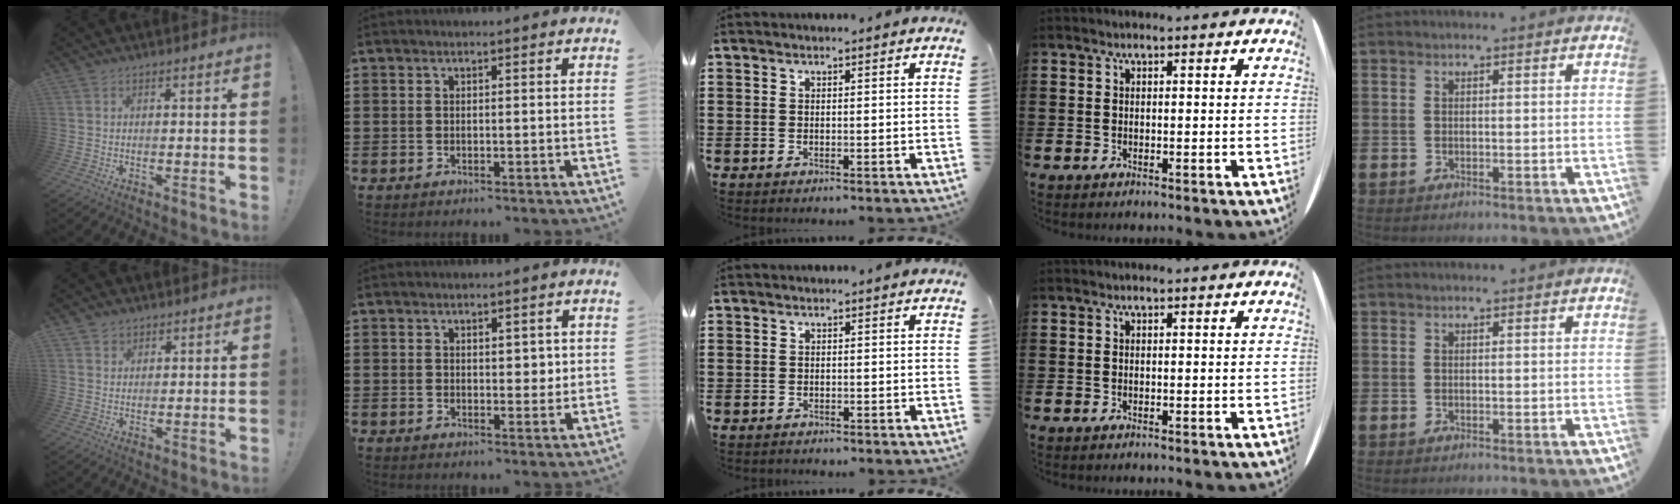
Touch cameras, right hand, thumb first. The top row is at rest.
{"thumb": {"total": 2.6, "force": [1.9, 1.7, 0.2], "torque": [0.002, -0.012, 0.034]}, "index": {"total": 2.4, "force": [0.8, 1.4, 1.8], "torque": [-0.020, 0.001, 0.010]}, "middle": {"total": 0.6, "force": [-0.6, 0.3, -0.1], "torque": [0.001, 0.004, -0.013]}}